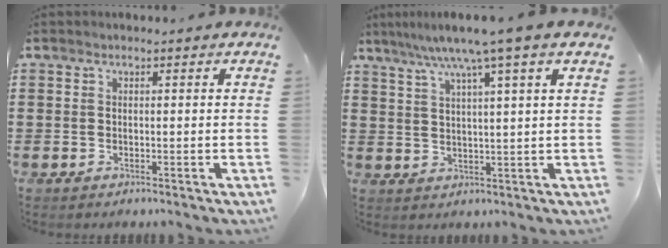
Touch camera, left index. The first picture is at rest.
{"total": 7.1, "force": [4.7, -0.8, 5.2], "torque": [-0.114, -0.014, 0.077]}